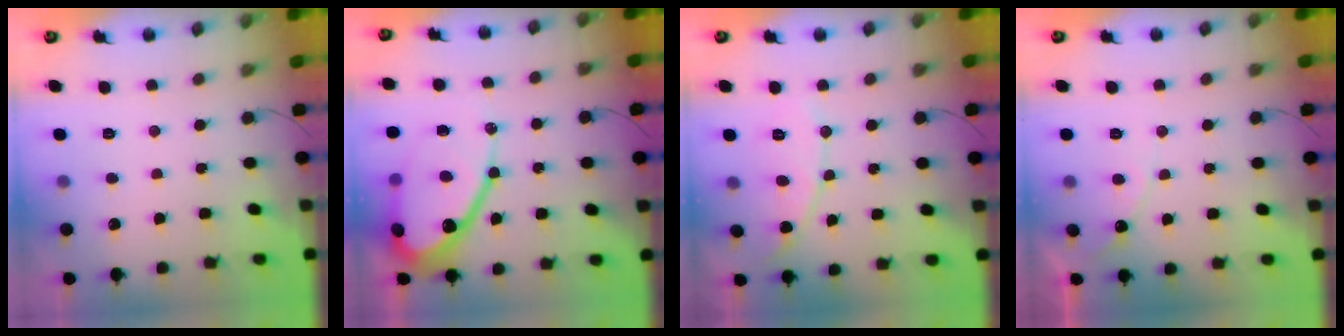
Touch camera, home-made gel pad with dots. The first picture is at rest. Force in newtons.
{"total": 19.4, "press": 19.3, "slide": 1.8}
{"total": 8.3, "press": 8.3, "slide": 0.3}
{"total": 6.6, "press": 6.6, "slide": 0.5}